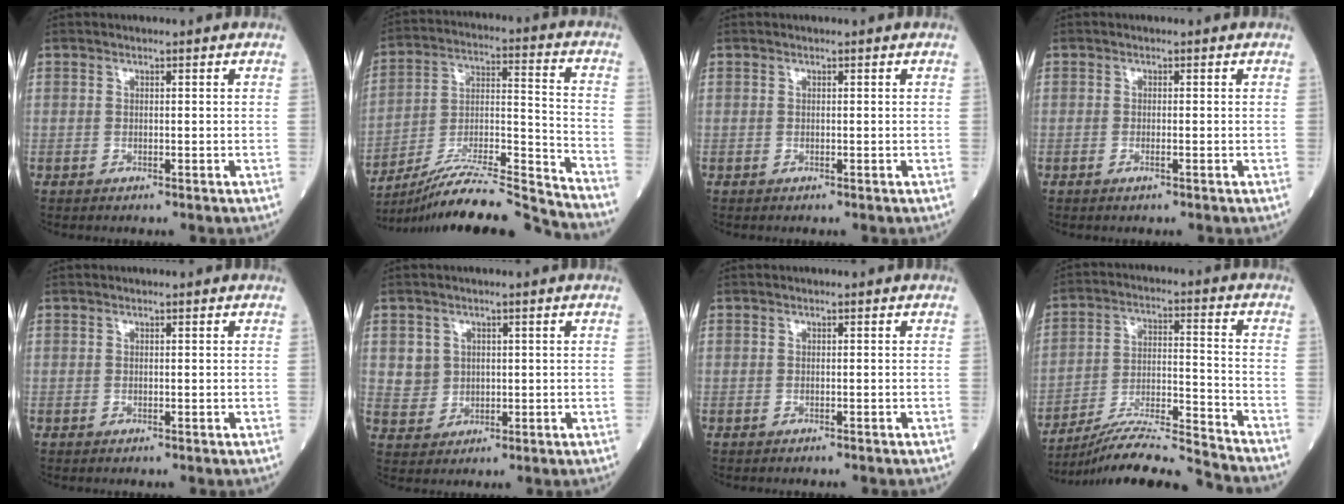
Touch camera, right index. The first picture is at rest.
{"total": 20.4, "force": [-19.1, -1.5, 7.0], "torque": [-0.132, -0.003, -0.321]}
{"total": 0.0}
{"total": 1.0, "force": [-0.5, 0.0, 0.9], "torque": [-0.018, -0.001, -0.010]}
{"total": 0.0}
{"total": 3.7, "force": [0.8, 3.5, 0.8], "torque": [-0.015, 0.009, 0.021]}
{"total": 1.0, "force": [-1.0, 0.0, 0.4], "torque": [-0.006, 0.000, -0.014]}
{"total": 14.9, "force": [-14.1, -1.7, 4.7], "torque": [-0.075, 0.009, -0.243]}